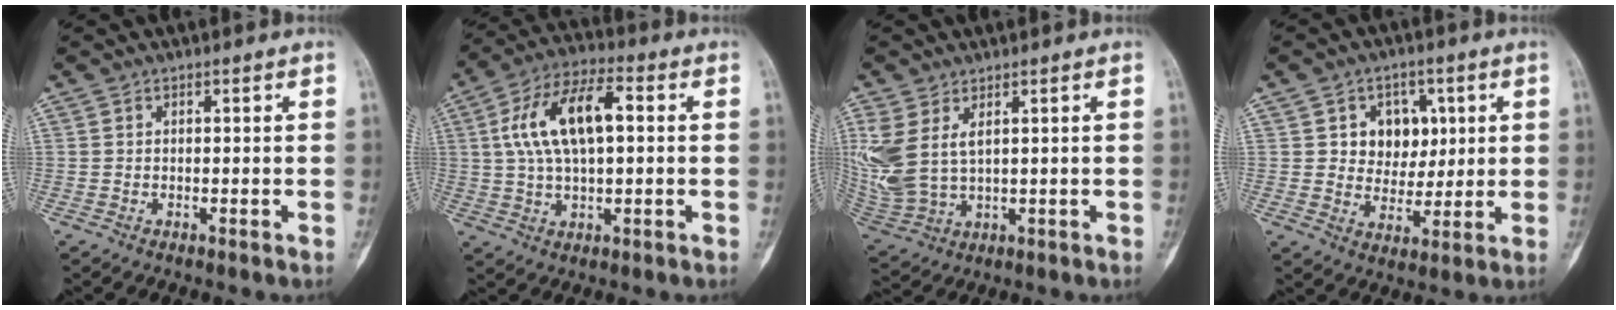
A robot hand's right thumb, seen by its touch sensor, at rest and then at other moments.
{"total": 14.4, "force": [2.3, 6.7, 12.5], "torque": [-0.236, 0.024, 0.040]}
{"total": 11.7, "force": [3.4, 6.9, 8.8], "torque": [-0.219, -0.006, 0.085]}
{"total": 9.0, "force": [2.5, 7.5, 4.2], "torque": [-0.016, -0.006, 0.042]}